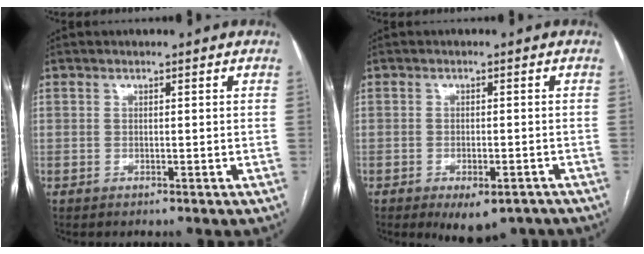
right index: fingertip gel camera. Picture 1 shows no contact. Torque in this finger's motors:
{"motor_torque": [0.81, -0.59, 0.33, 0.06]}